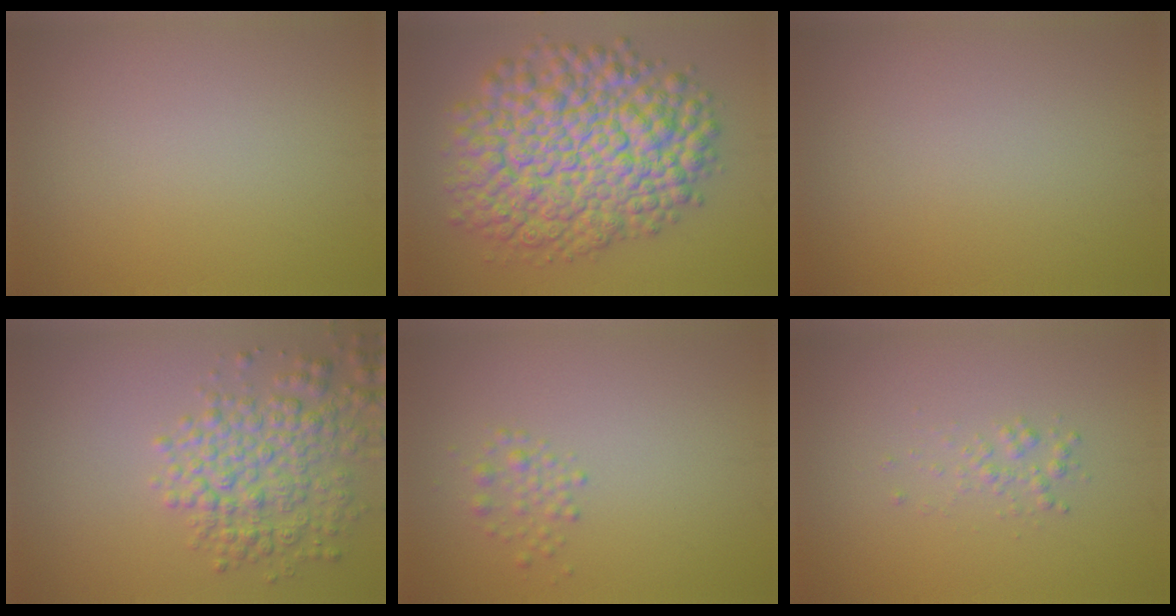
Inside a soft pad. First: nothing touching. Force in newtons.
{"total": 12.4, "press": 12.4, "slide": 0.4}
{"total": 0.0}
{"total": 5.4, "press": 5.3, "slide": 0.2}
{"total": 1.4, "press": 1.4, "slide": 0.1}
{"total": 1.1, "press": 1.1, "slide": 0.1}